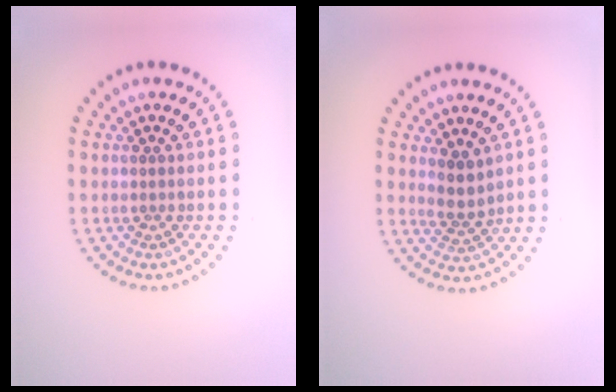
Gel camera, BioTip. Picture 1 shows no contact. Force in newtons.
{"total": 2.2, "press": 1.7, "slide": 1.4}